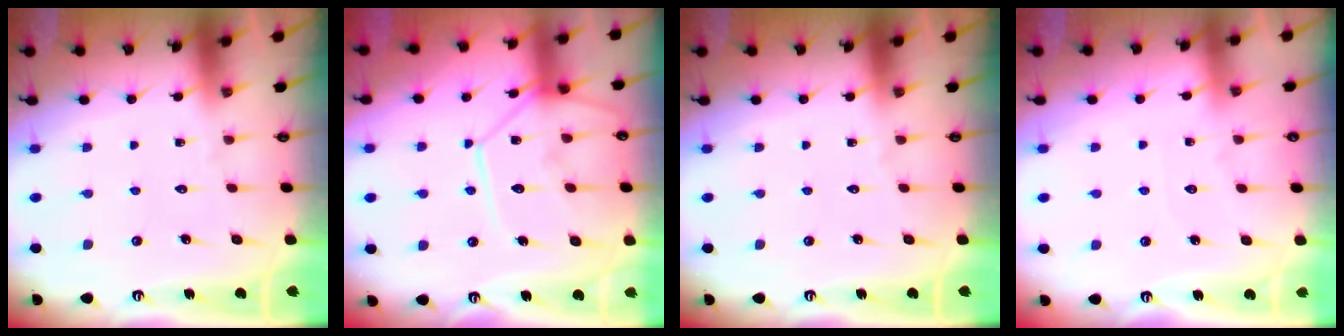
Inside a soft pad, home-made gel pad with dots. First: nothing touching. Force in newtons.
{"total": 13.7, "press": 13.6, "slide": 1.1}
{"total": 0.0}
{"total": 2.4, "press": 2.4, "slide": 0.4}